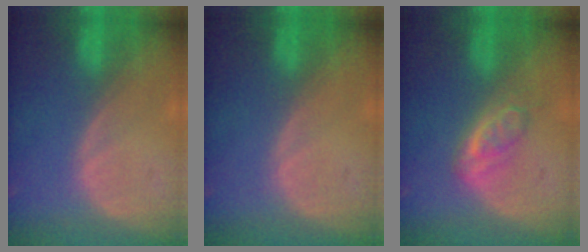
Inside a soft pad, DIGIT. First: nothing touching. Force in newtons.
{"total": 0.0}
{"total": 4.1, "press": 4.0, "slide": 0.3}